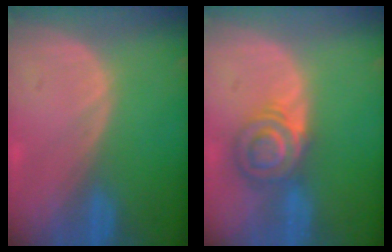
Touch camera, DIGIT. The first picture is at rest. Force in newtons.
{"total": 5.9, "press": 5.8, "slide": 0.8}